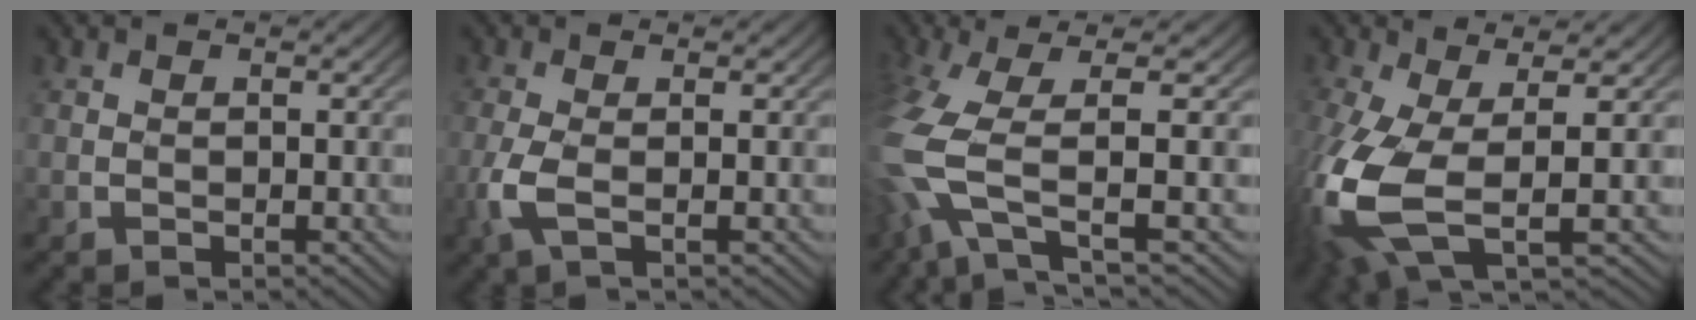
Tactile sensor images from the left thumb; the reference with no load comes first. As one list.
[{"total": 3.7, "force": [-1.1, 1.7, 3.1], "torque": [-0.083, 0.003, -0.029]}, {"total": 9.3, "force": [-4.0, 1.7, 8.3], "torque": [-0.207, -0.006, -0.084]}, {"total": 13.4, "force": [-2.9, 6.5, 11.3], "torque": [-0.293, -0.030, -0.047]}]